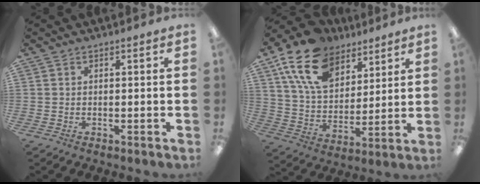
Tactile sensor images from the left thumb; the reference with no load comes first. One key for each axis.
{"total": 17.5, "fx": 11.0, "fy": 10.7, "fz": 8.4, "tx": -0.168, "ty": -0.042, "tz": 0.204}